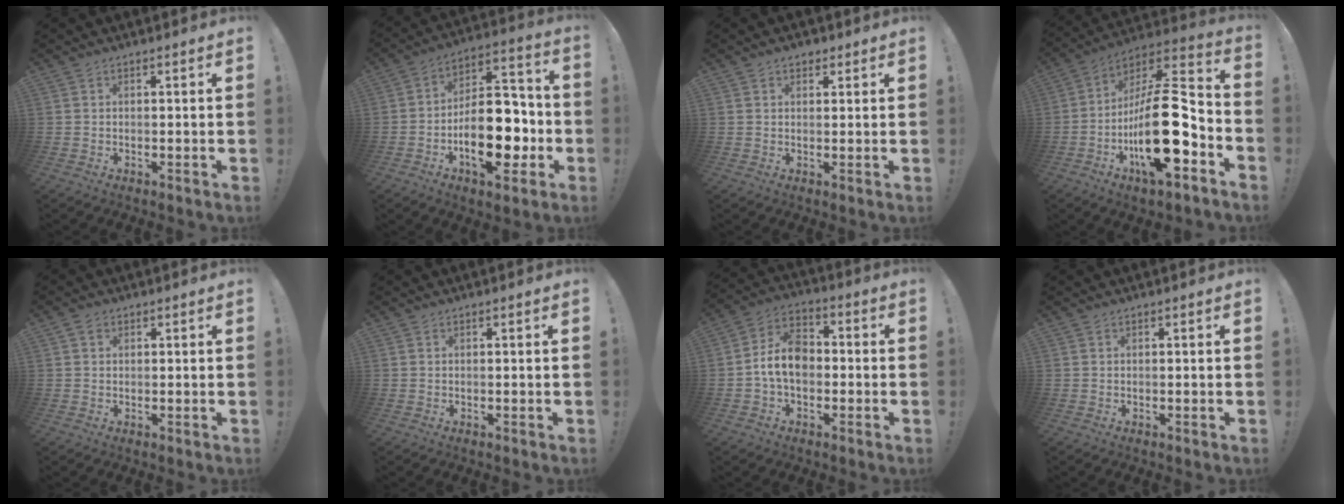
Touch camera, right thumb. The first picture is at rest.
{"total": 20.9, "force": [-6.7, 11.1, 16.4], "torque": [-0.251, 0.042, -0.098]}
{"total": 2.2, "force": [1.3, 1.6, 0.8], "torque": [-0.006, -0.003, 0.022]}
{"total": 24.8, "force": [-6.8, 9.7, 21.8], "torque": [-0.377, 0.039, -0.105]}
{"total": 1.3, "force": [0.7, 1.0, 0.5], "torque": [-0.008, 0.003, 0.012]}
{"total": 0.0}
{"total": 11.2, "force": [-1.5, 8.0, 7.7], "torque": [-0.133, 0.018, -0.023]}
{"total": 0.0}